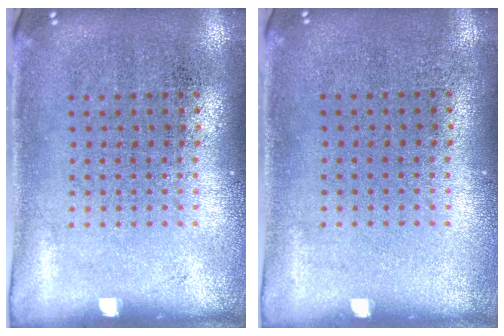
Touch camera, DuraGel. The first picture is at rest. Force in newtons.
{"total": 0.0}